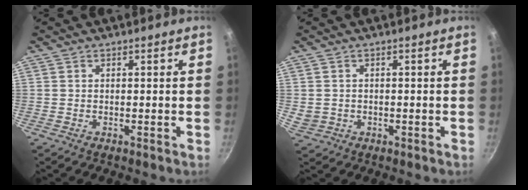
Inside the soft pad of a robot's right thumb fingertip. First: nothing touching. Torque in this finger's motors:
{"motor_torque": [0.22, 1.15, 0.36, -0.18, 0.06]}